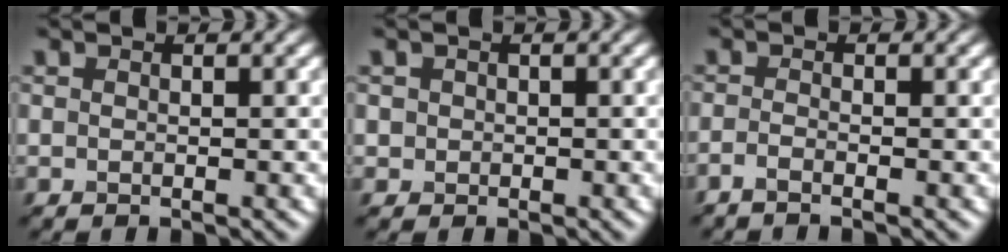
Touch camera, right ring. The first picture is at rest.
{"total": 0.9, "force": [0.2, 0.9, -0.1], "torque": [0.005, 0.000, 0.001]}
{"total": 1.3, "force": [-1.0, 0.2, 0.8], "torque": [-0.020, -0.006, -0.025]}